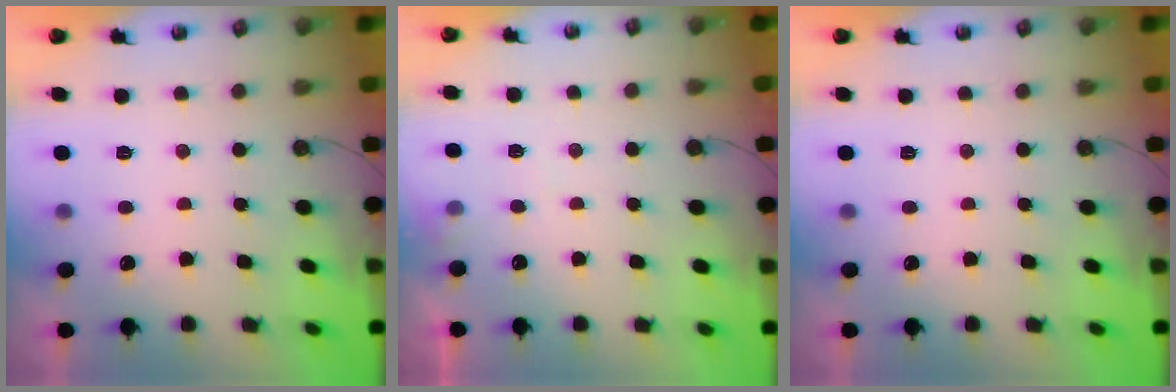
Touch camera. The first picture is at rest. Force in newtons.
{"total": 5.4, "press": 5.4, "slide": 0.7}
{"total": 0.0}